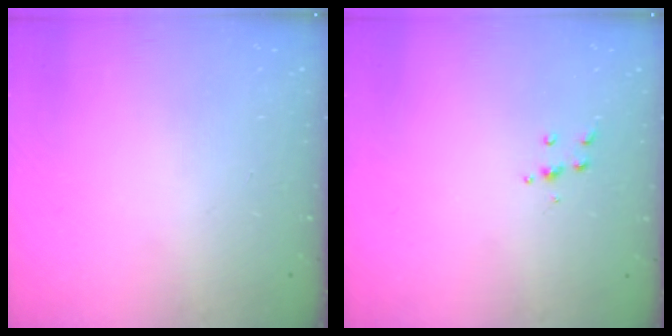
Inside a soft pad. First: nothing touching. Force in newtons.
{"total": 3.9, "press": 3.8, "slide": 0.4}